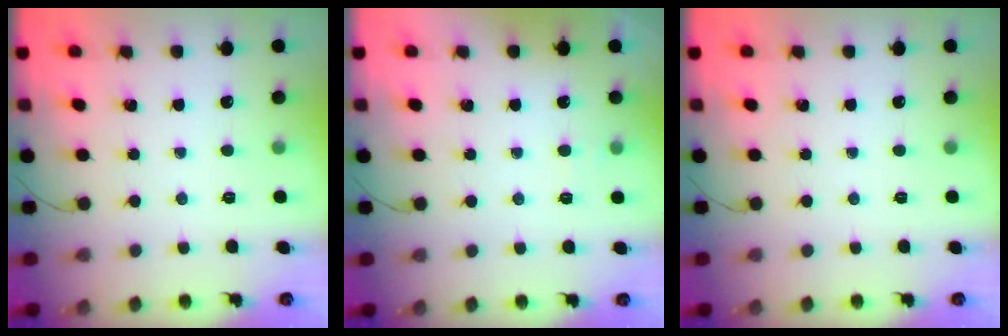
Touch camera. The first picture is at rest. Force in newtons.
{"total": 5.0, "press": 4.8, "slide": 1.2}
{"total": 0.0}